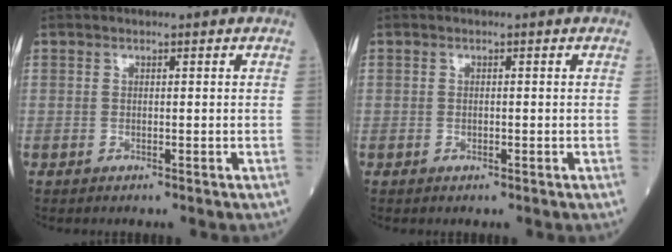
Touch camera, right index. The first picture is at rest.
{"total": 0.6, "force": [-0.2, 0.3, 0.5], "torque": [-0.012, -0.001, -0.003]}